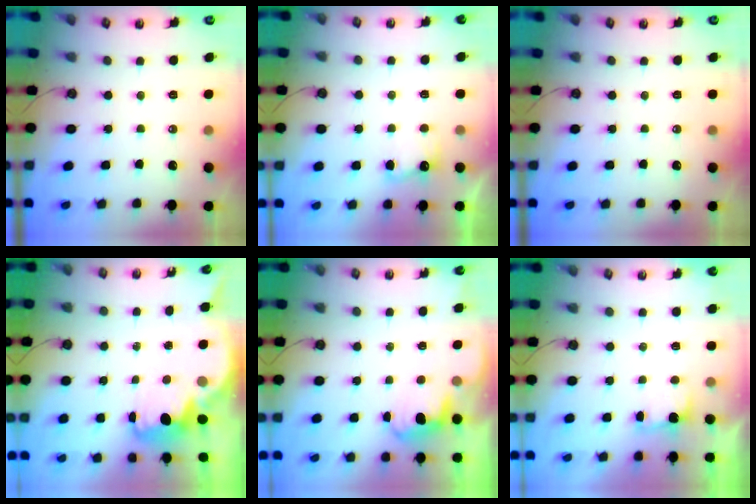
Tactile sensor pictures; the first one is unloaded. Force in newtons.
{"total": 3.0, "press": 2.8, "slide": 0.9}
{"total": 0.0}
{"total": 3.7, "press": 3.6, "slide": 0.5}
{"total": 2.3, "press": 2.1, "slide": 0.9}
{"total": 2.1, "press": 1.9, "slide": 0.8}